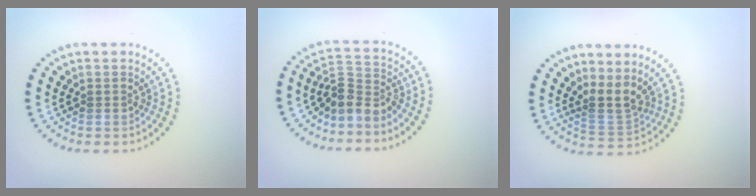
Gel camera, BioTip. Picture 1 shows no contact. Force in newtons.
{"total": 3.2, "press": 2.2, "slide": 2.4}
{"total": 2.8, "press": 1.9, "slide": 2.0}